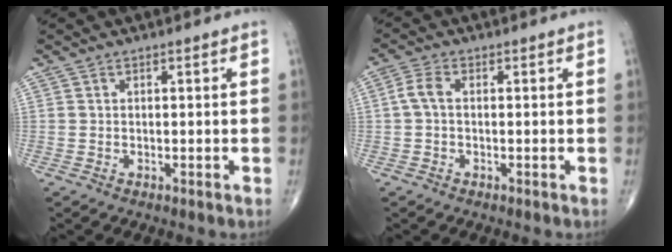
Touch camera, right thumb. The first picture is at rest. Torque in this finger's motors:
{"motor_torque": [-0.40, 0.39, 0.04, -0.03, 0.04]}